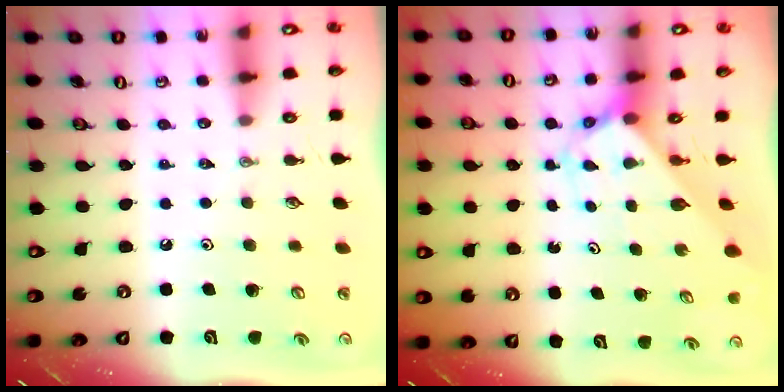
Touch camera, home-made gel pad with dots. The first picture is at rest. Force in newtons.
{"total": 2.7, "press": 2.7, "slide": 0.2}